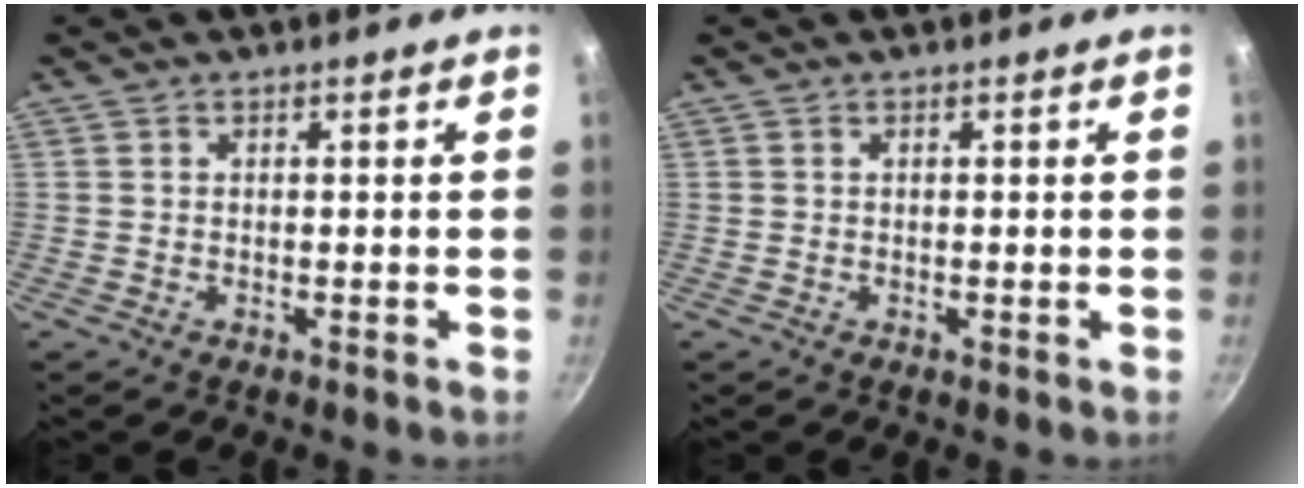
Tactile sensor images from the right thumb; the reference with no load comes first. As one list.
[{"total": 0.0}]